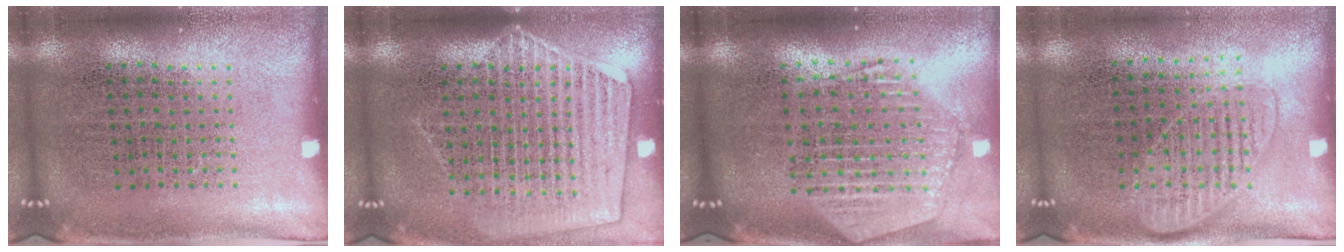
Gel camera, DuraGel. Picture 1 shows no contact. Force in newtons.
{"total": 1.7, "press": 1.6, "slide": 0.7}
{"total": 2.5, "press": 2.1, "slide": 1.3}
{"total": 1.4, "press": 1.3, "slide": 0.6}